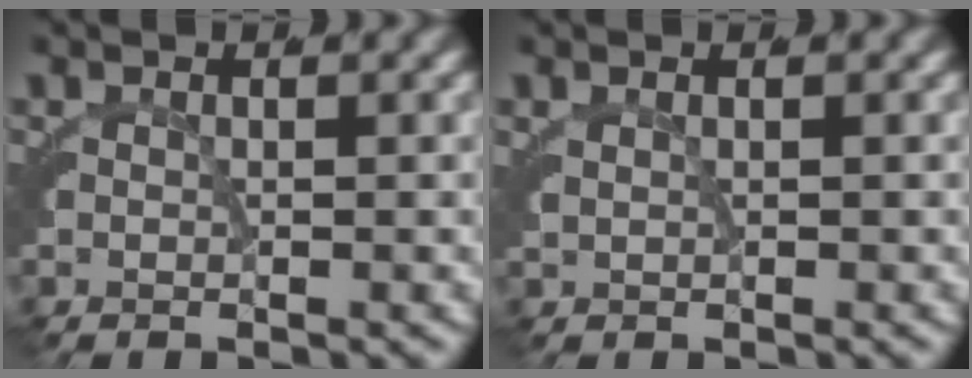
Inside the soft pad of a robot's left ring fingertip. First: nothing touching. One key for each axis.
{"total": 0.5, "fx": 0.5, "fy": 0.1, "fz": 0.1, "tx": -0.005, "ty": 0.003, "tz": 0.012}